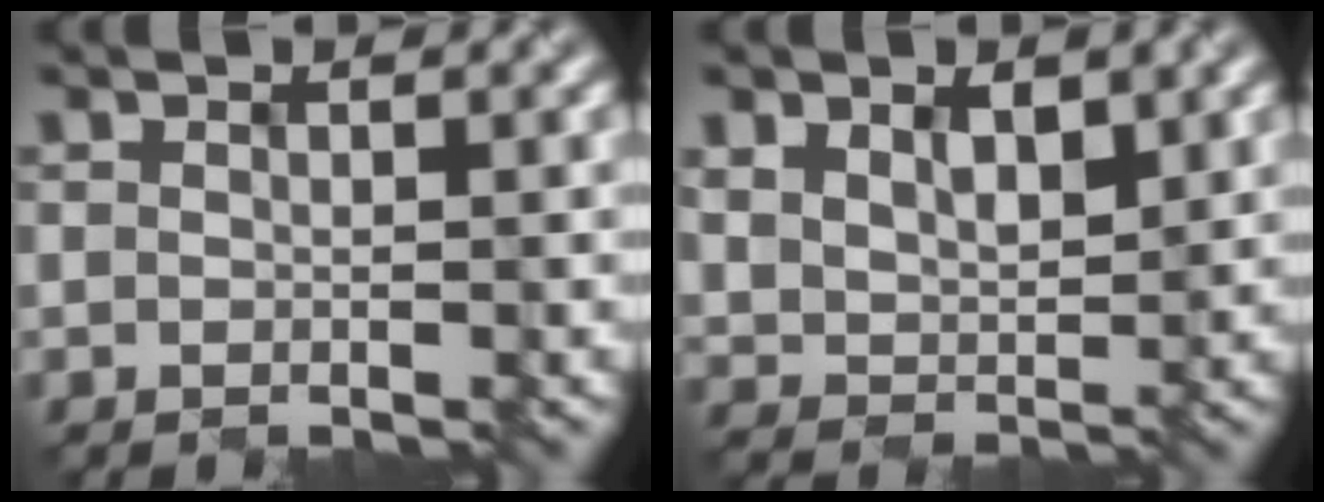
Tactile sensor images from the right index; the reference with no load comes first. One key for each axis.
{"total": 4.2, "fx": 1.6, "fy": 3.0, "fz": 2.4, "tx": -0.052, "ty": -0.010, "tz": 0.025}